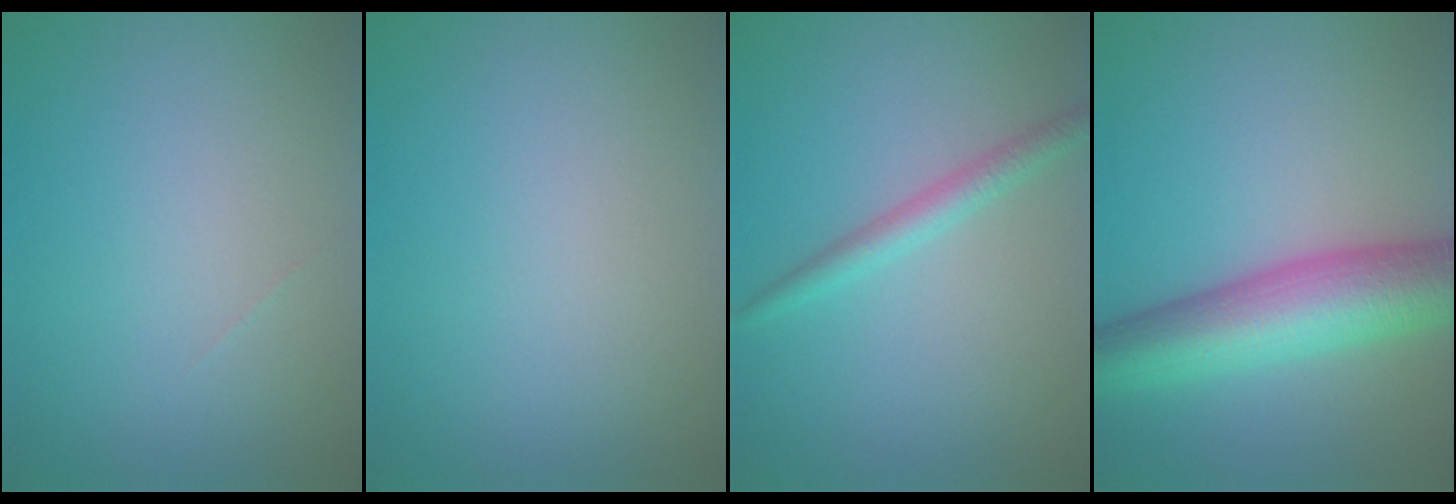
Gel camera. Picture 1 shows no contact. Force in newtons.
{"total": 0.0}
{"total": 2.0, "press": 2.0, "slide": 0.0}
{"total": 8.7, "press": 8.7, "slide": 0.2}